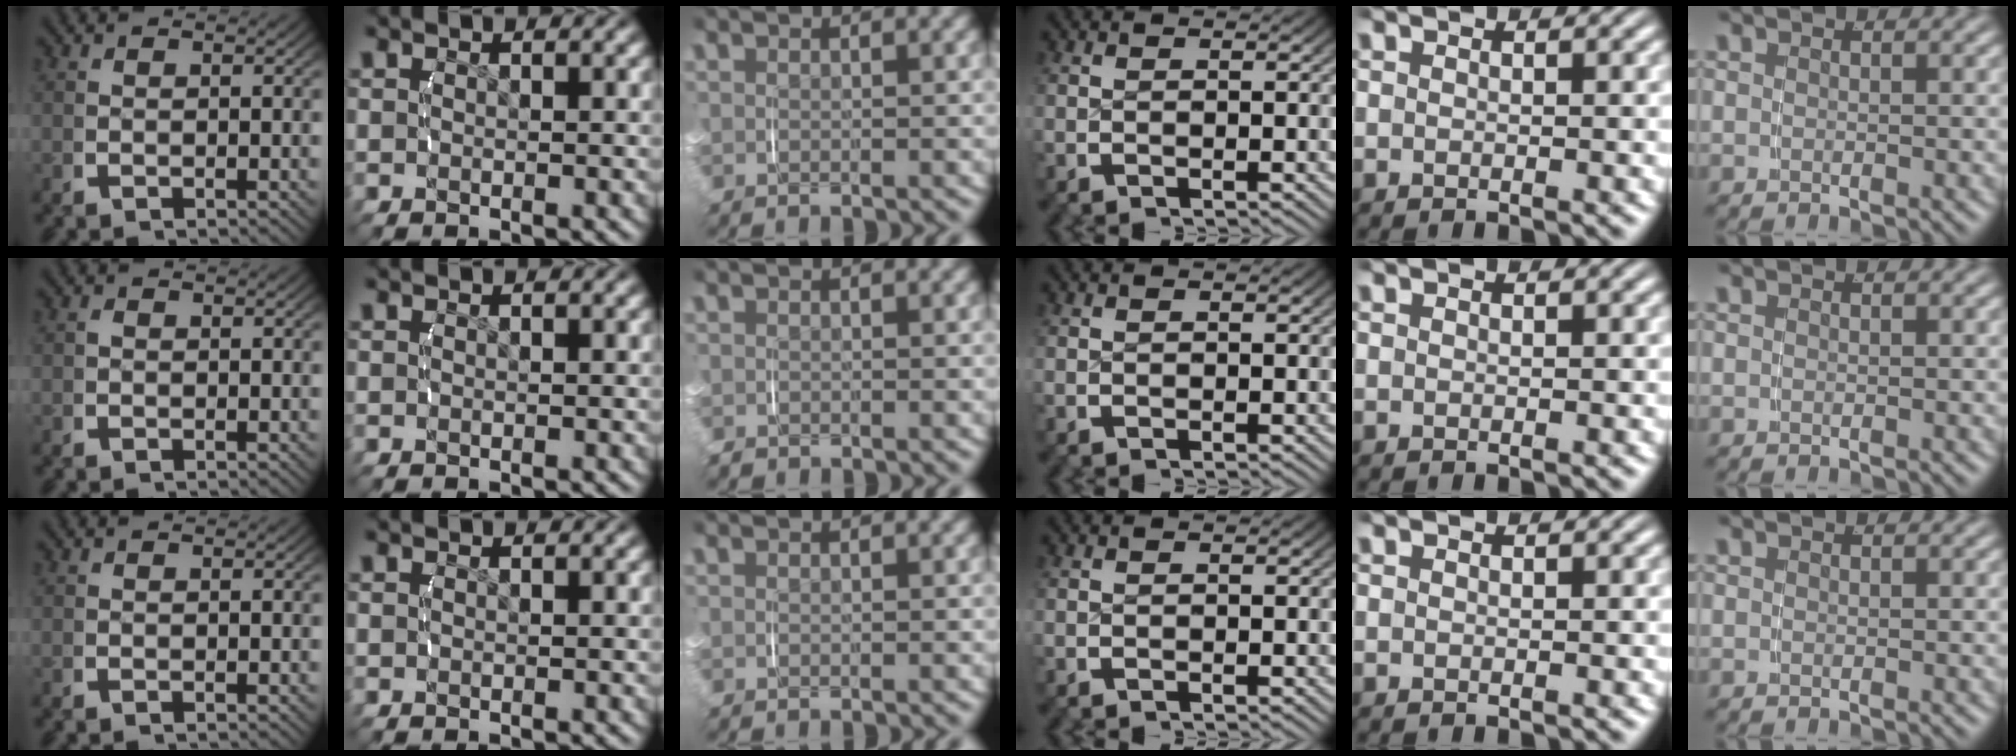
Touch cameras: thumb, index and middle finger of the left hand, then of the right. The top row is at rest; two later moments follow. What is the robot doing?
{"motion": "lift_and_place", "object": "small bumper sticker"}